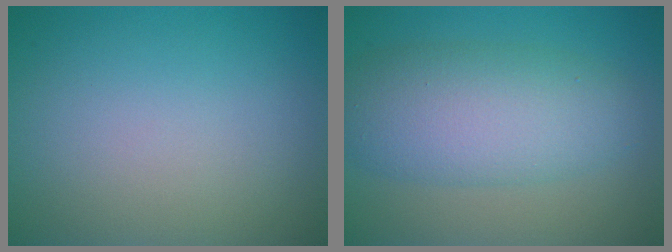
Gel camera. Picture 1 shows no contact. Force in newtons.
{"total": 7.2, "press": 7.2, "slide": 0.1}